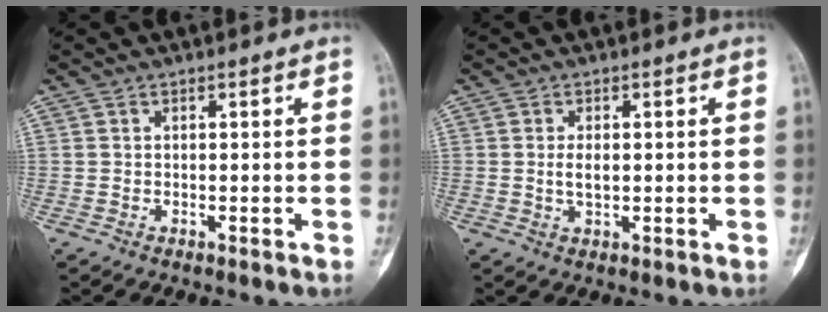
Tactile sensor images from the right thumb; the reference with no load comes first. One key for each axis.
{"total": 2.6, "fx": 0.2, "fy": 1.3, "fz": 2.2, "tx": -0.037, "ty": -0.001, "tz": 0.004}